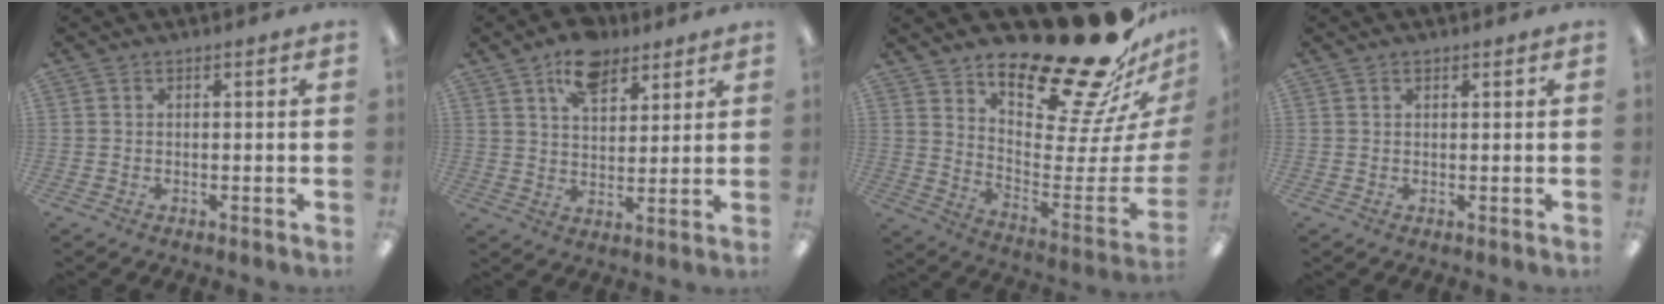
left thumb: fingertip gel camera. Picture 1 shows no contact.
{"total": 10.1, "force": [6.9, 5.5, 4.9], "torque": [-0.077, -0.025, 0.123]}
{"total": 25.7, "force": [20.8, 7.3, 13.3], "torque": [-0.157, -0.176, 0.348]}
{"total": 1.0, "force": [0.6, 0.6, 0.5], "torque": [-0.001, -0.001, 0.010]}